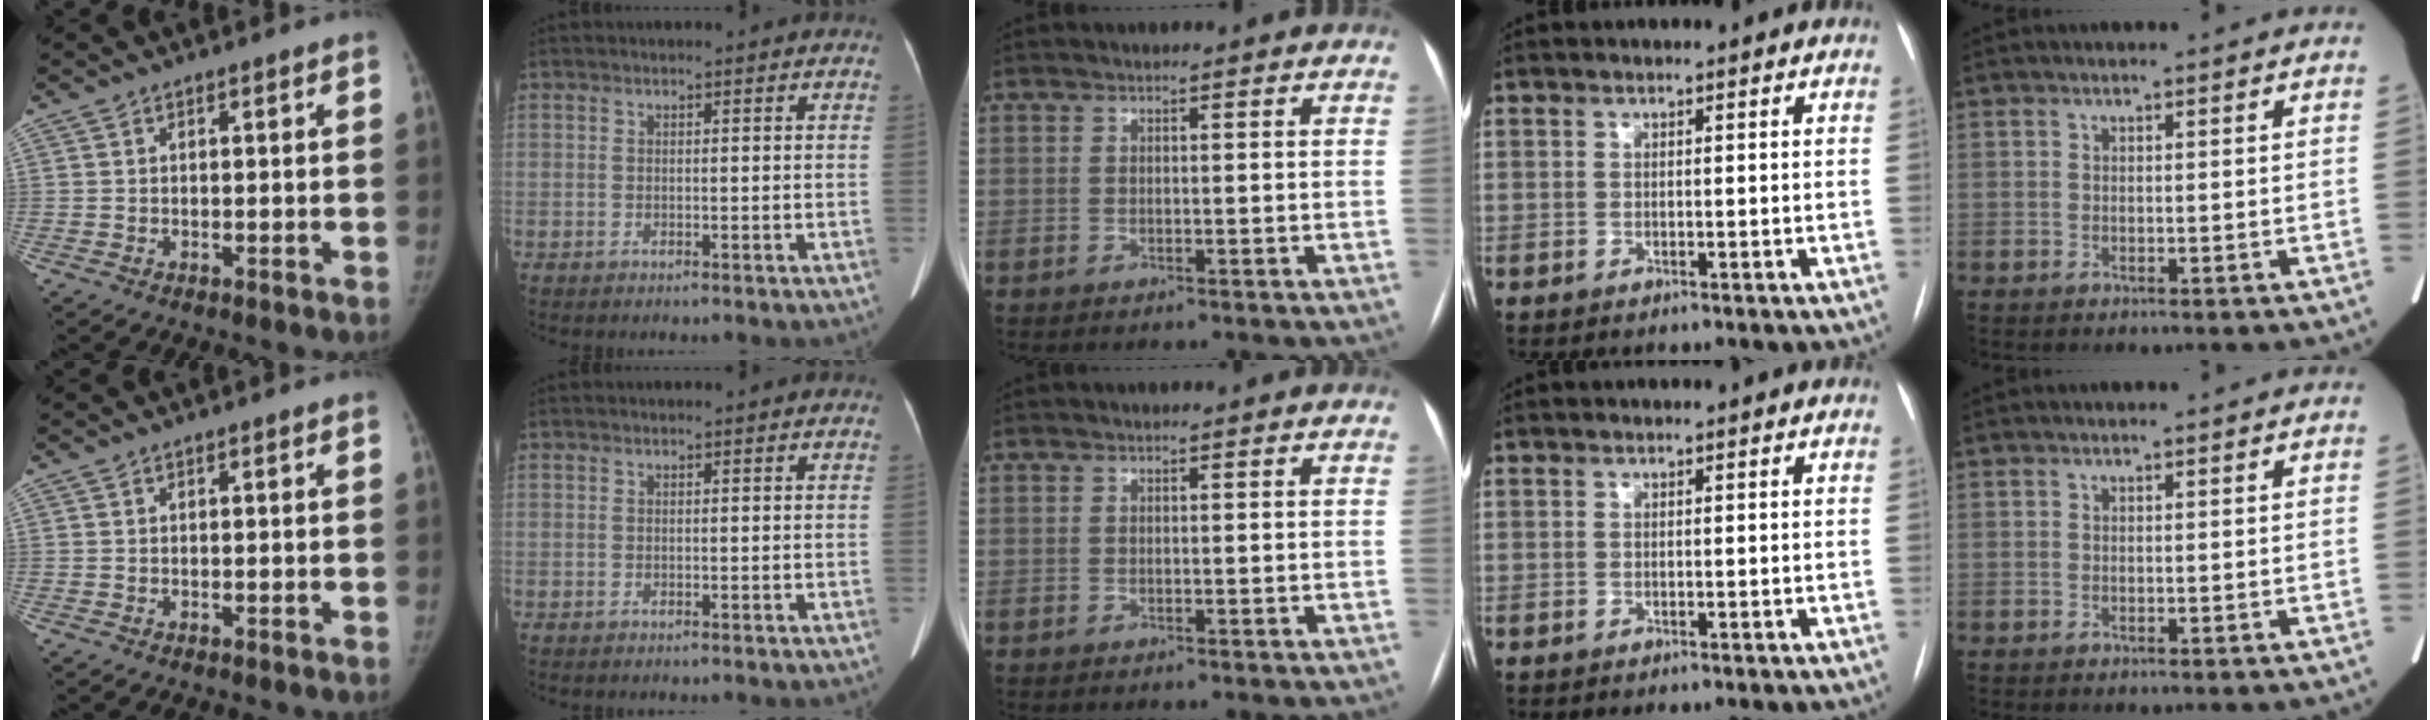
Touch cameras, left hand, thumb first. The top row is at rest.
{}